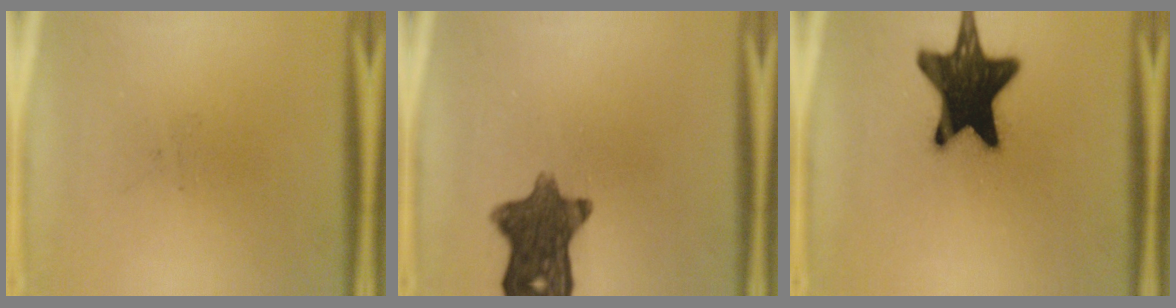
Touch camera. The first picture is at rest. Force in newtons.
{"total": 10.6}
{"total": 19.0}